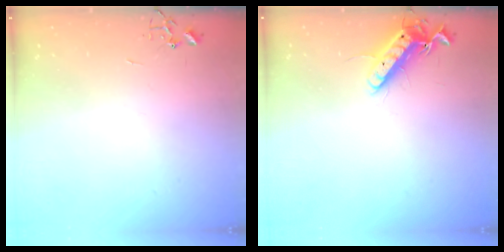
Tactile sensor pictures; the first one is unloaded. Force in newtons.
{"total": 12.2, "press": 12.1, "slide": 1.4}